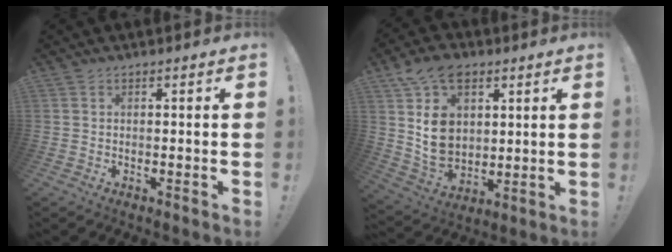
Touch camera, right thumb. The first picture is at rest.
{"total": 16.5, "force": [6.0, 12.1, 9.4], "torque": [-0.175, -0.027, 0.113]}